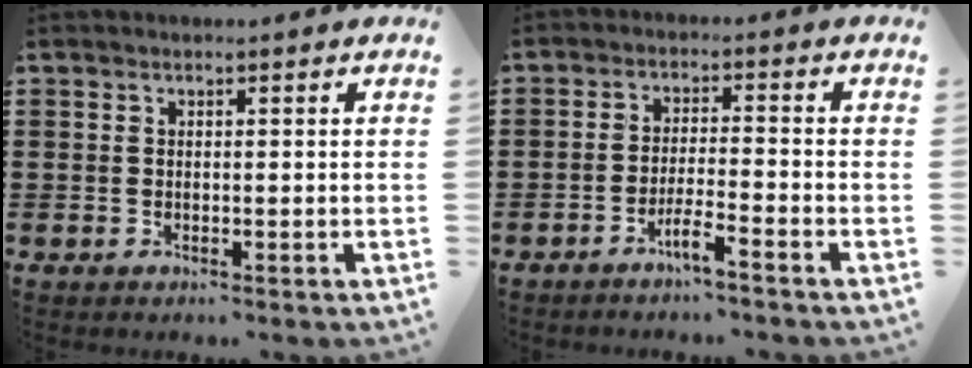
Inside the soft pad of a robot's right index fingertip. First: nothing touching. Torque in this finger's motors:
{"motor_torque": [-0.05, 0.08, -0.53, -0.12]}